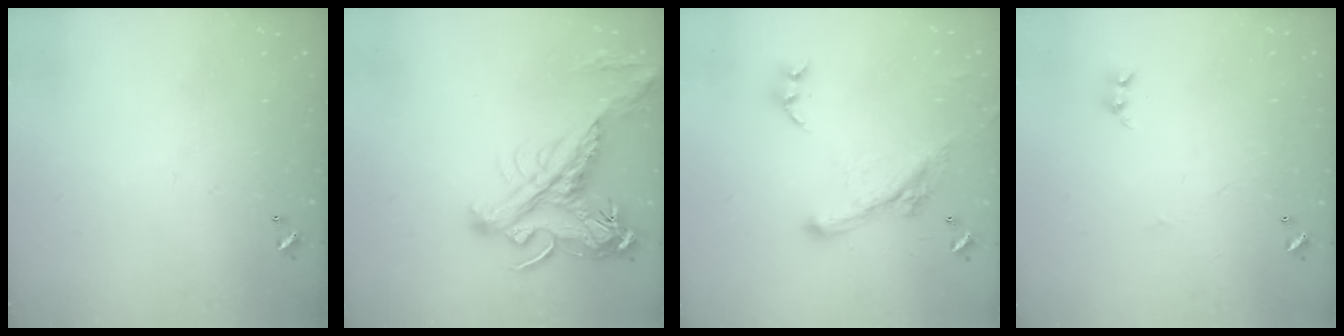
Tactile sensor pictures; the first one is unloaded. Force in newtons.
{"total": 6.0, "press": 5.8, "slide": 1.7}
{"total": 3.2, "press": 2.9, "slide": 1.2}
{"total": 2.1, "press": 2.0, "slide": 0.5}